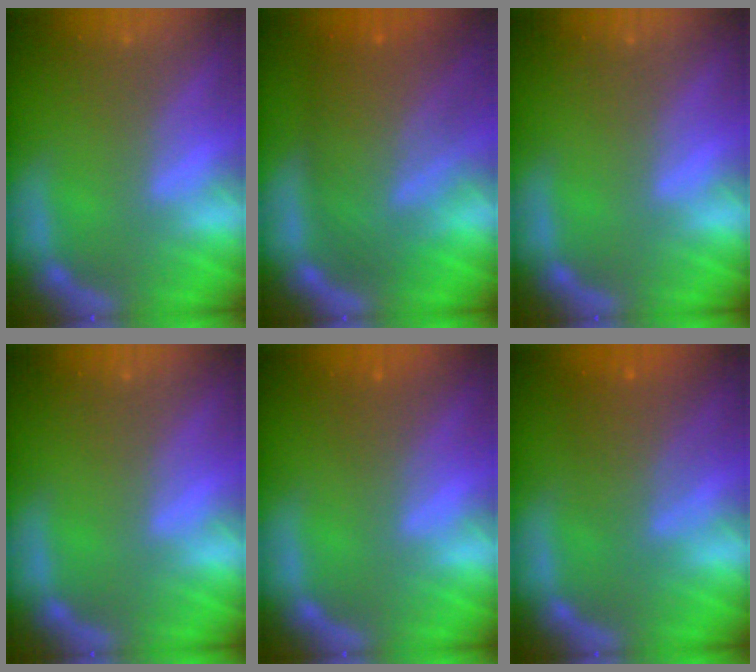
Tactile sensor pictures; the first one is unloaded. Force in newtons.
{"total": 9.5}
{"total": 0.0}
{"total": 0.0}
{"total": 1.5}
{"total": 4.6}